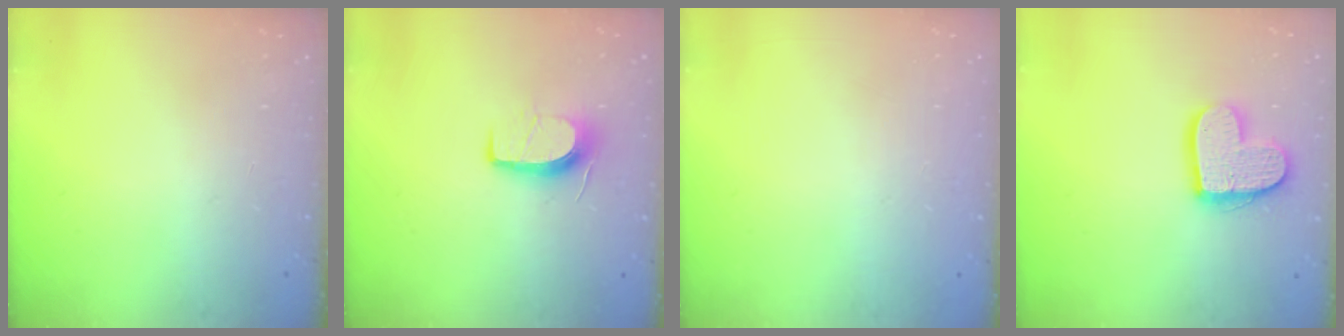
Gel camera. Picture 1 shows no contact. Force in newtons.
{"total": 8.0, "press": 7.9, "slide": 1.0}
{"total": 0.0}
{"total": 13.2, "press": 13.1, "slide": 0.7}